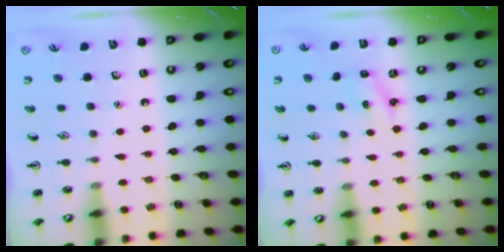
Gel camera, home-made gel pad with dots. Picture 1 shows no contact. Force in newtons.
{"total": 2.5, "press": 2.3, "slide": 0.9}